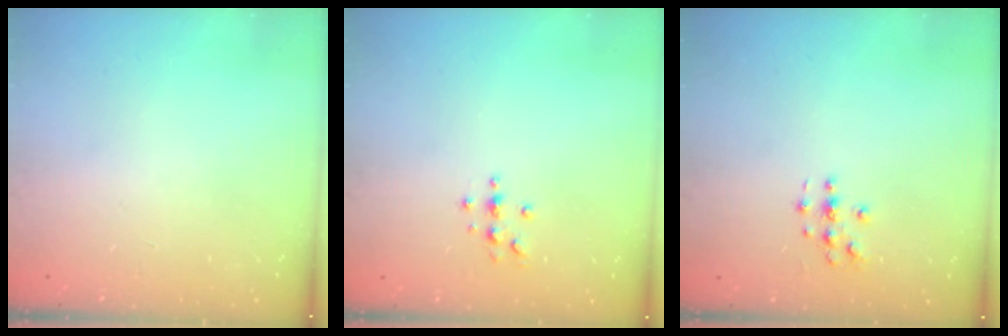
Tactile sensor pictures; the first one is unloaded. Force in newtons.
{"total": 3.3, "press": 3.3, "slide": 0.4}
{"total": 2.8, "press": 2.8, "slide": 0.3}